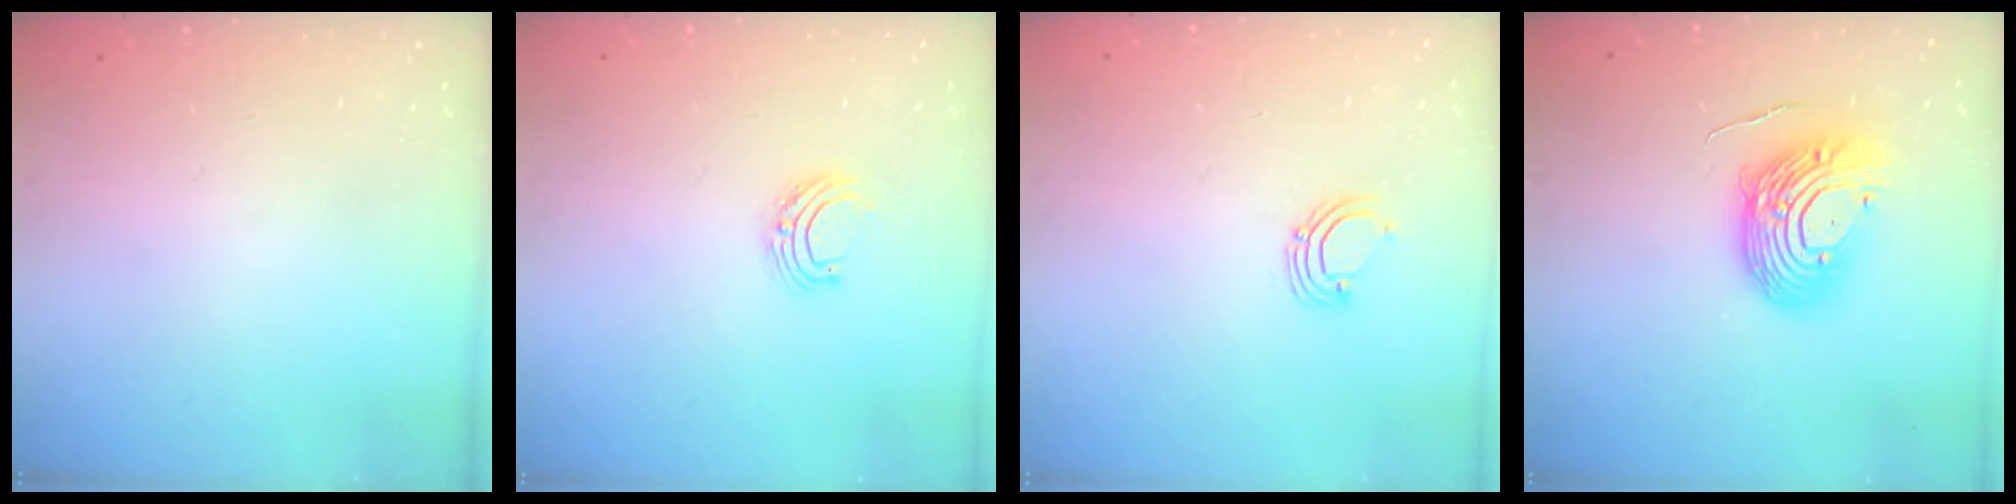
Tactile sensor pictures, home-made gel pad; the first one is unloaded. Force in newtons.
{"total": 5.9, "press": 5.9, "slide": 0.5}
{"total": 3.4, "press": 3.4, "slide": 0.3}
{"total": 14.3, "press": 14.2, "slide": 1.4}